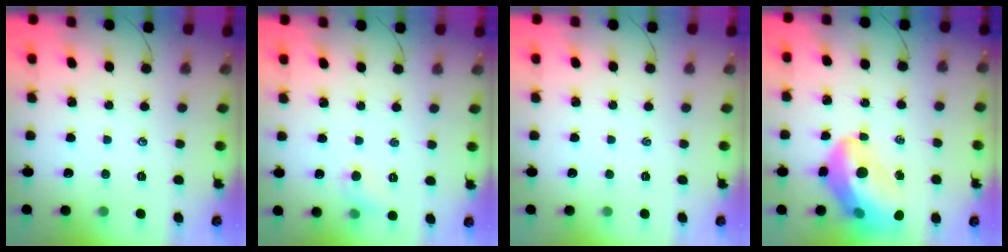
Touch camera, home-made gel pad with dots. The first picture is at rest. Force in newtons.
{"total": 4.9, "press": 4.7, "slide": 1.4}
{"total": 0.0}
{"total": 16.8, "press": 16.2, "slide": 4.5}